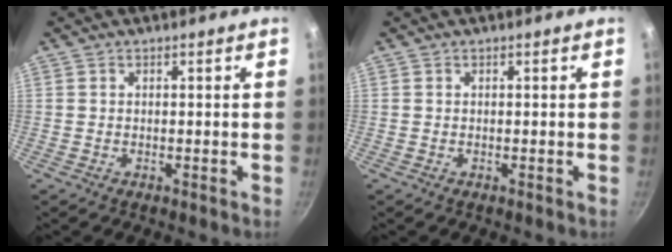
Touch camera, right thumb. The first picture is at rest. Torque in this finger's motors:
{"motor_torque": [-0.04, -0.04, 0.01, 0.00, 0.00]}